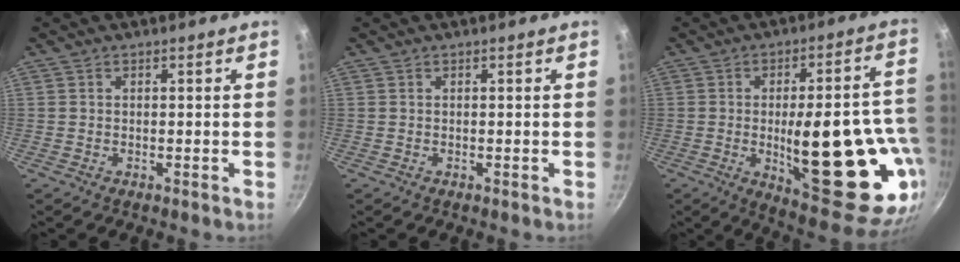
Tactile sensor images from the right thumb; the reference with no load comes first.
{"total": 0.0}
{"total": 27.7, "force": [-5.3, 10.3, 25.2], "torque": [-0.299, 0.003, -0.054]}